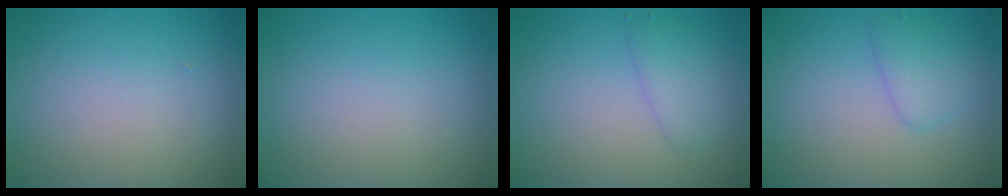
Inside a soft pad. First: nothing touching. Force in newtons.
{"total": 0.0}
{"total": 2.1, "press": 2.1, "slide": 0.1}
{"total": 2.3, "press": 2.3, "slide": 0.2}